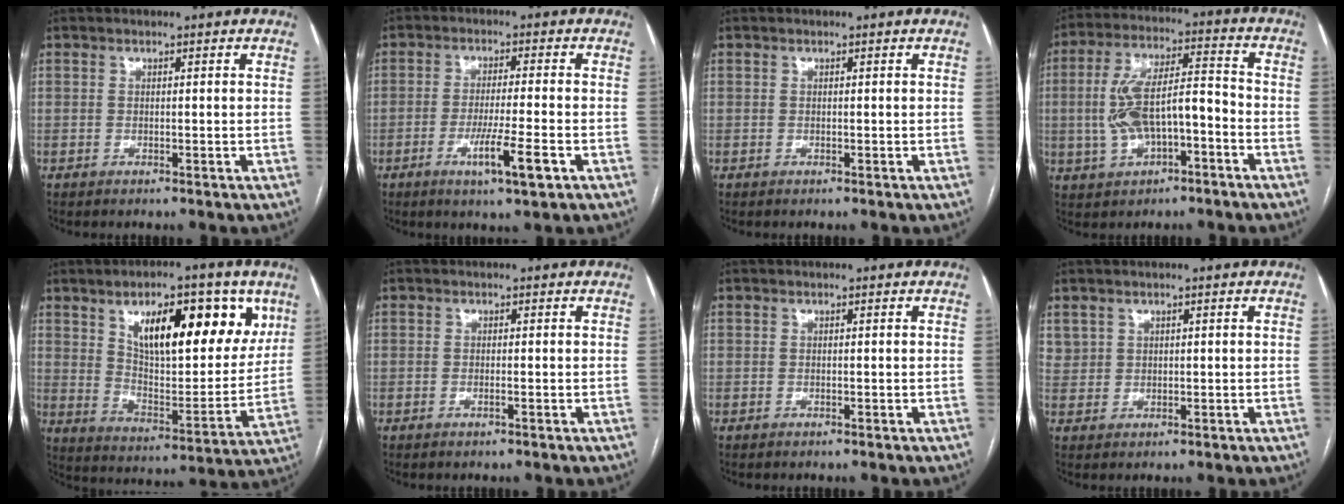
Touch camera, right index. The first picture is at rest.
{"total": 7.2, "force": [-3.1, 0.0, 6.5], "torque": [-0.113, -0.015, -0.051]}
{"total": 0.0}
{"total": 11.4, "force": [-2.5, 4.5, 10.2], "torque": [-0.199, 0.030, -0.037]}
{"total": 19.6, "force": [9.4, 7.3, 15.6], "torque": [-0.226, 0.006, 0.155]}
{"total": 0.7, "force": [-0.3, 0.0, 0.6], "torque": [-0.014, -0.001, -0.004]}
{"total": 0.0}
{"total": 2.2, "force": [1.3, 1.8, 0.2], "torque": [0.006, 0.005, 0.023]}